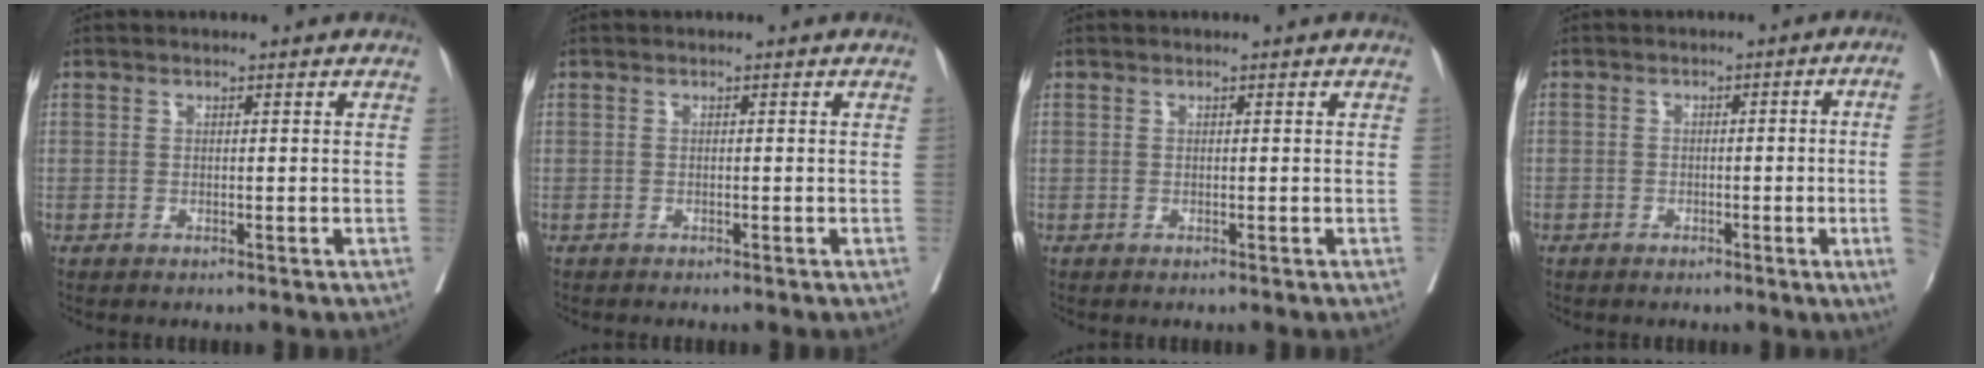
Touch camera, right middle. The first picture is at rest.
{"total": 0.0}
{"total": 0.0}
{"total": 6.6, "force": [-1.2, -0.9, 6.4], "torque": [-0.068, 0.000, -0.020]}